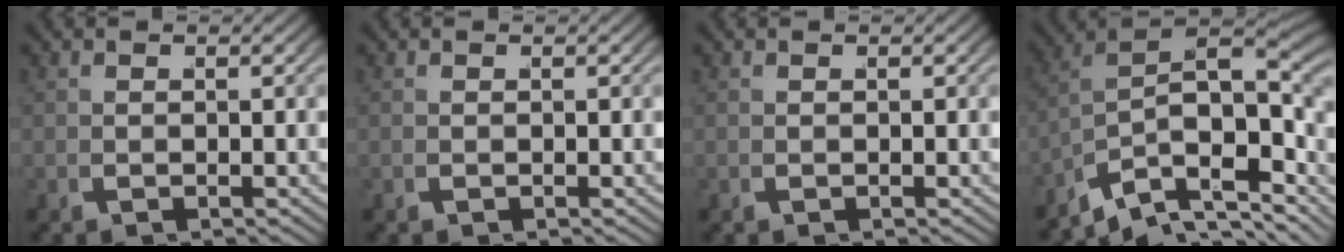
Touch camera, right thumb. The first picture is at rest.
{"total": 0.0}
{"total": 0.0}
{"total": 14.1, "force": [-1.6, 9.1, 10.7], "torque": [-0.171, -0.037, -0.011]}